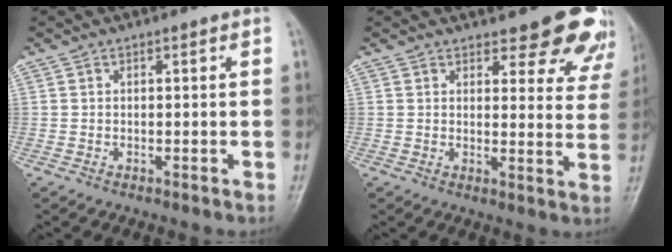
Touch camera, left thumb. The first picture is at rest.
{"total": 12.0, "force": [9.8, 4.4, 5.3], "torque": [-0.009, -0.060, 0.097]}